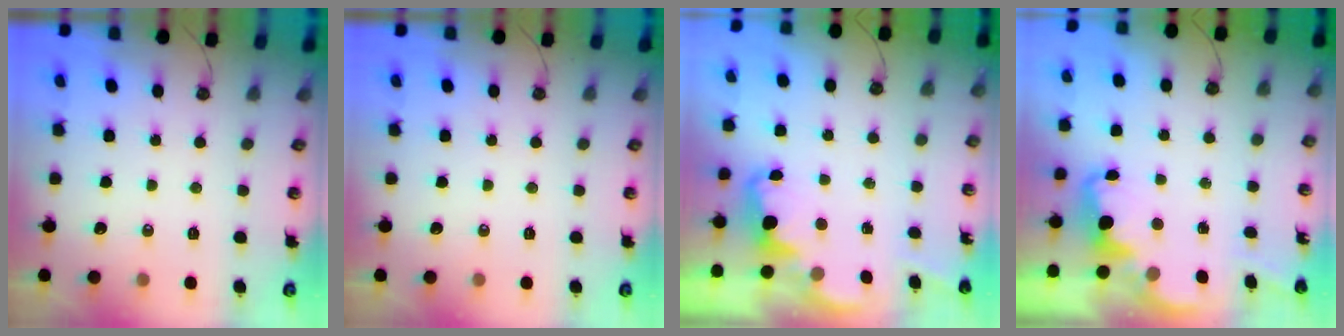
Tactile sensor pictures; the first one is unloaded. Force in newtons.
{"total": 0.0}
{"total": 2.3, "press": 2.2, "slide": 0.6}
{"total": 2.4, "press": 2.4, "slide": 0.5}